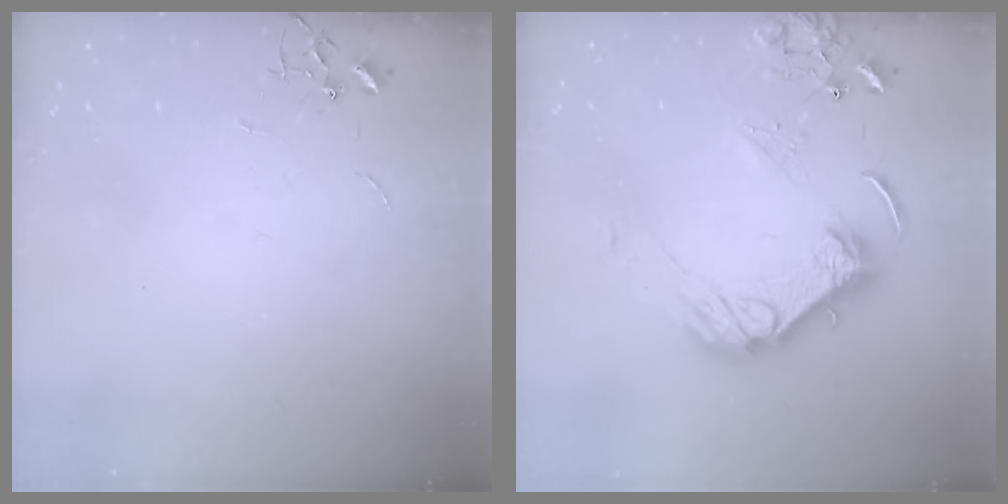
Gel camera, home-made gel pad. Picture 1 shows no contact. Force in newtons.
{"total": 15.3, "press": 15.2, "slide": 1.7}